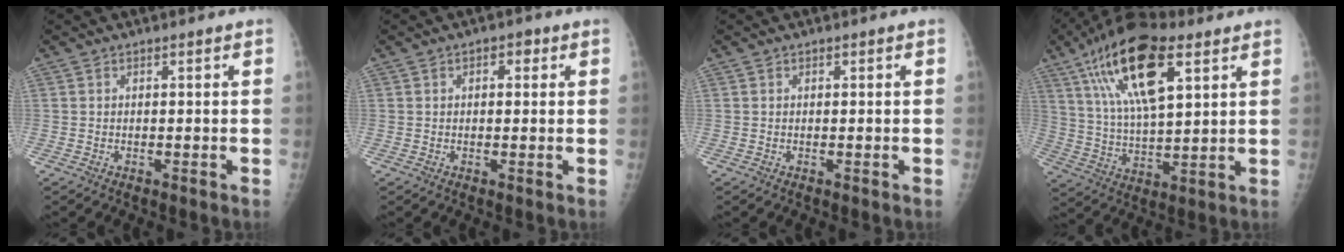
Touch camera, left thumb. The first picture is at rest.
{"total": 2.7, "force": [0.9, 1.8, 1.8], "torque": [-0.008, 0.003, 0.008]}
{"total": 0.0}
{"total": 19.3, "force": [9.0, 7.6, 15.3], "torque": [-0.269, -0.018, 0.161]}